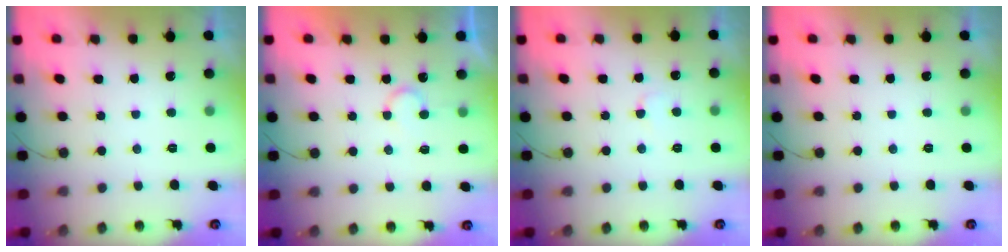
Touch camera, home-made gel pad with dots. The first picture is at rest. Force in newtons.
{"total": 5.8, "press": 5.8, "slide": 0.1}
{"total": 3.0, "press": 3.0, "slide": 0.3}
{"total": 0.0}